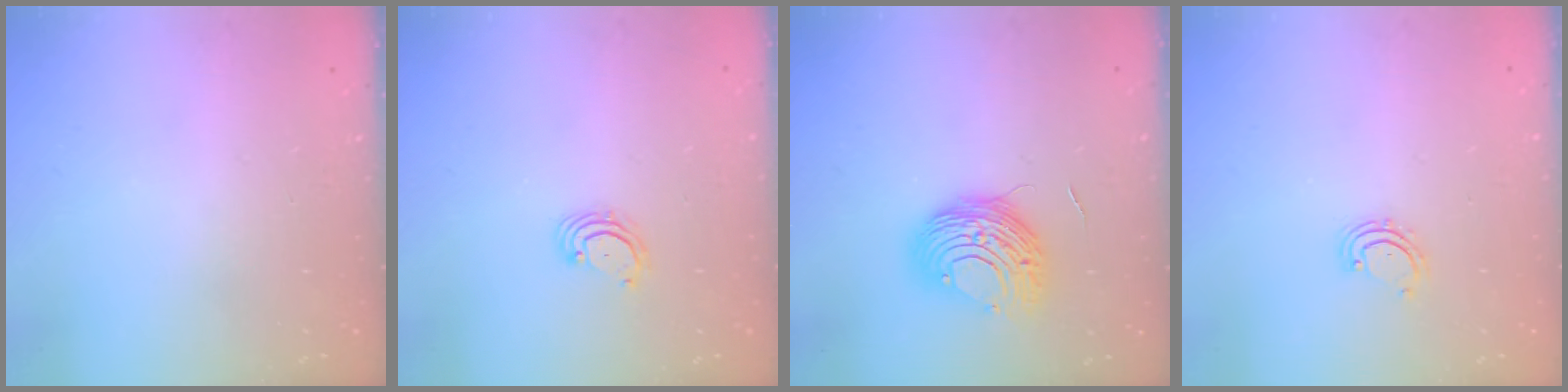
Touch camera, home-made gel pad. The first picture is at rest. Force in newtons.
{"total": 2.7, "press": 2.7, "slide": 0.3}
{"total": 10.1, "press": 10.1, "slide": 0.7}
{"total": 2.7, "press": 2.6, "slide": 0.5}